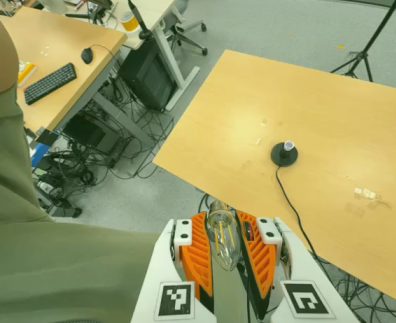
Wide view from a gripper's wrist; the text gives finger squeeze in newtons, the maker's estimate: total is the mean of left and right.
{"total": 22.6, "left": 25.1, "right": 20.1}